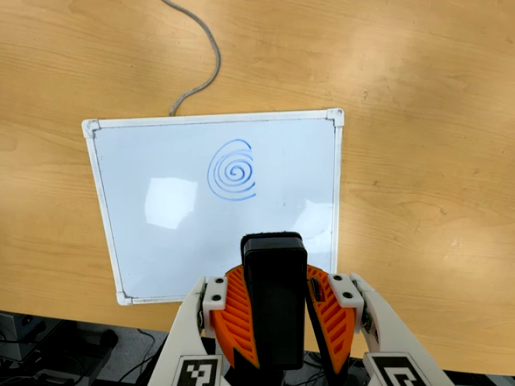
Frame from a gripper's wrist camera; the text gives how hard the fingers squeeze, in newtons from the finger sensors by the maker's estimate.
{"total": 12.1, "left": 10.7, "right": 13.5}